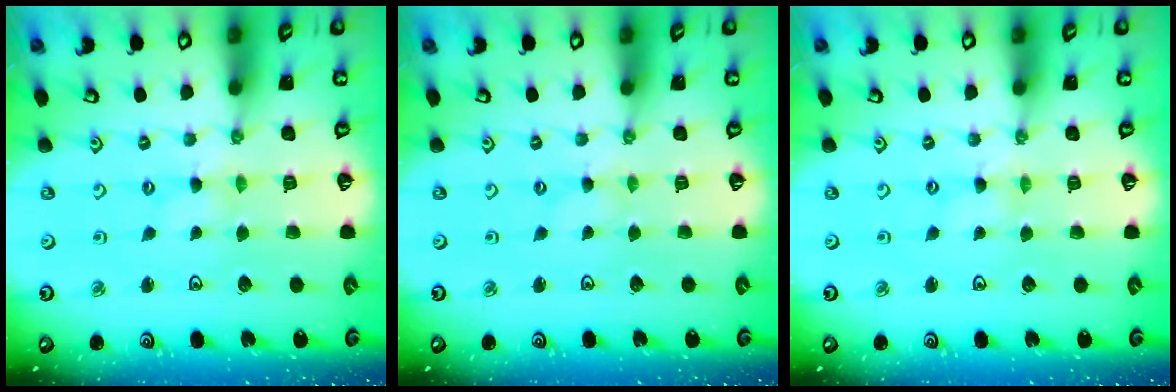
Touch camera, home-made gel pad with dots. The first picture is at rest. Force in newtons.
{"total": 0.0}
{"total": 1.1, "press": 1.1, "slide": 0.1}